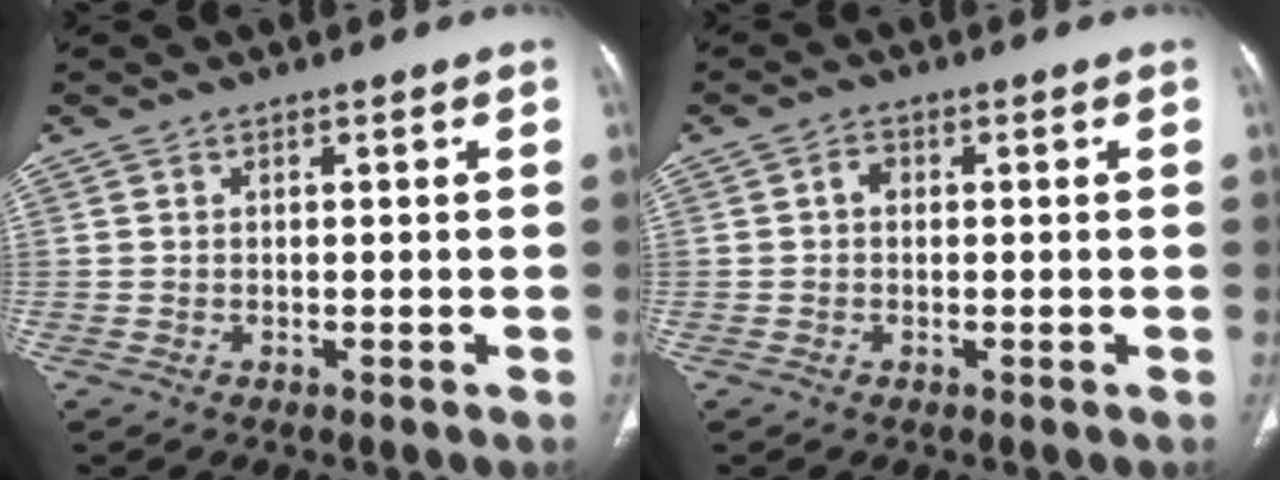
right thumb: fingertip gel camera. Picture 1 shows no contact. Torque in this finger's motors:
{"motor_torque": [0.43, 0.75, 0.47, 0.31, 0.02]}